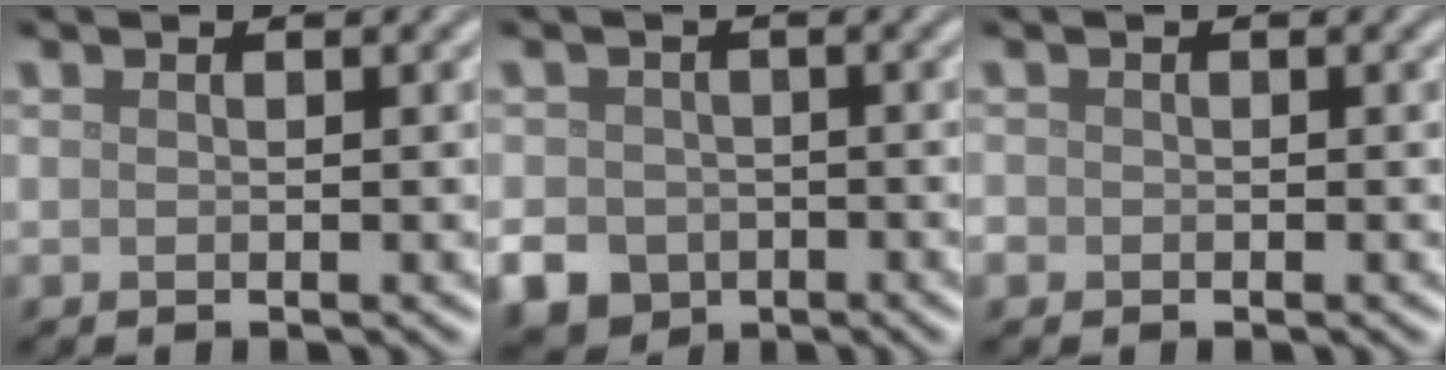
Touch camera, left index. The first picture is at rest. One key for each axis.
{"total": 6.1, "fx": -2.9, "fy": 5.0, "fz": 1.9, "tx": -0.035, "ty": -0.023, "tz": -0.058}
{"total": 0.8, "fx": -0.3, "fy": 0.8, "fz": 0.1, "tx": 0.005, "ty": -0.005, "tz": -0.007}